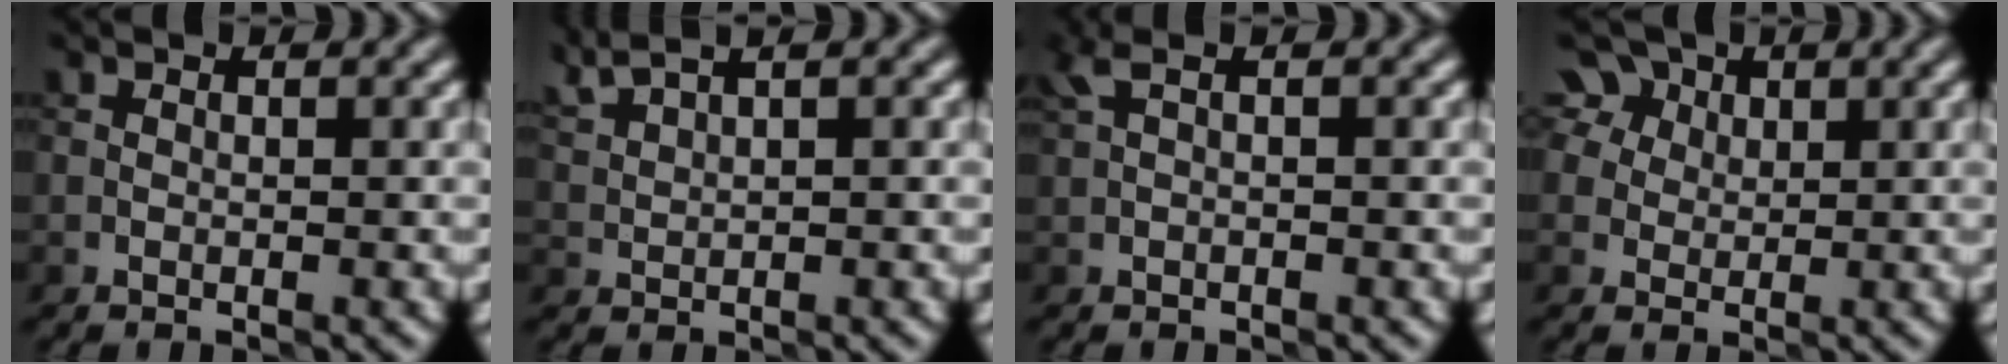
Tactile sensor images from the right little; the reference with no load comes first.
{"total": 3.3, "force": [2.7, 0.8, 1.6], "torque": [-0.033, 0.018, 0.048]}
{"total": 1.1, "force": [0.4, 0.2, 1.0], "torque": [-0.023, 0.005, 0.006]}
{"total": 7.1, "force": [4.0, 5.0, 3.2], "torque": [-0.062, 0.025, 0.049]}